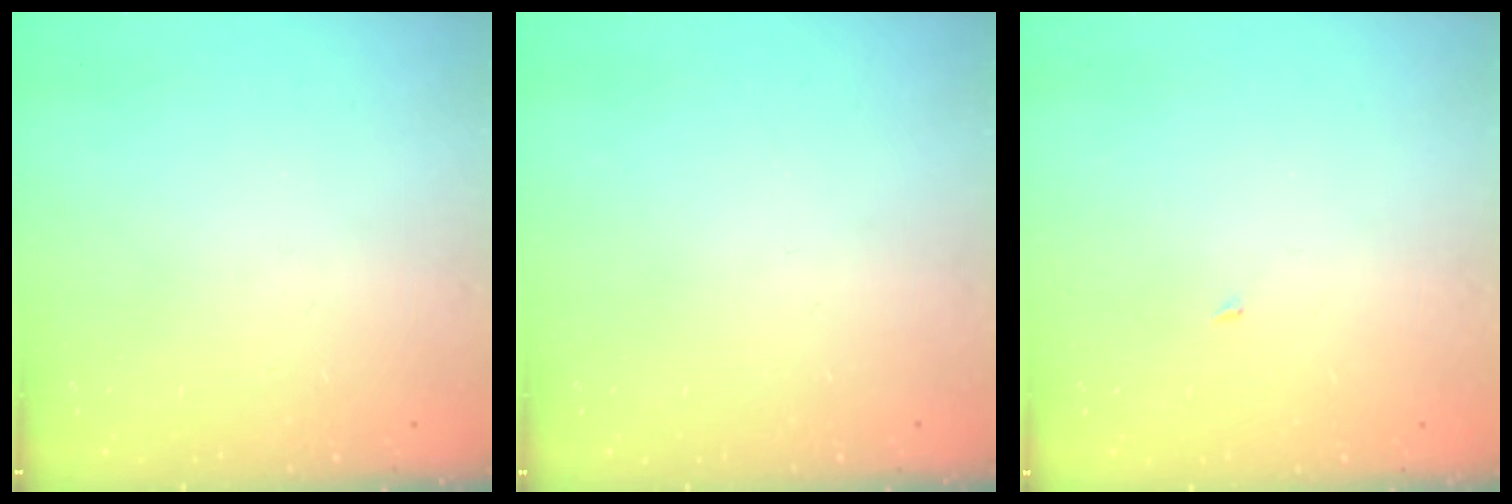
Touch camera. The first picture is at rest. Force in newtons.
{"total": 0.0}
{"total": 1.4, "press": 1.3, "slide": 0.1}